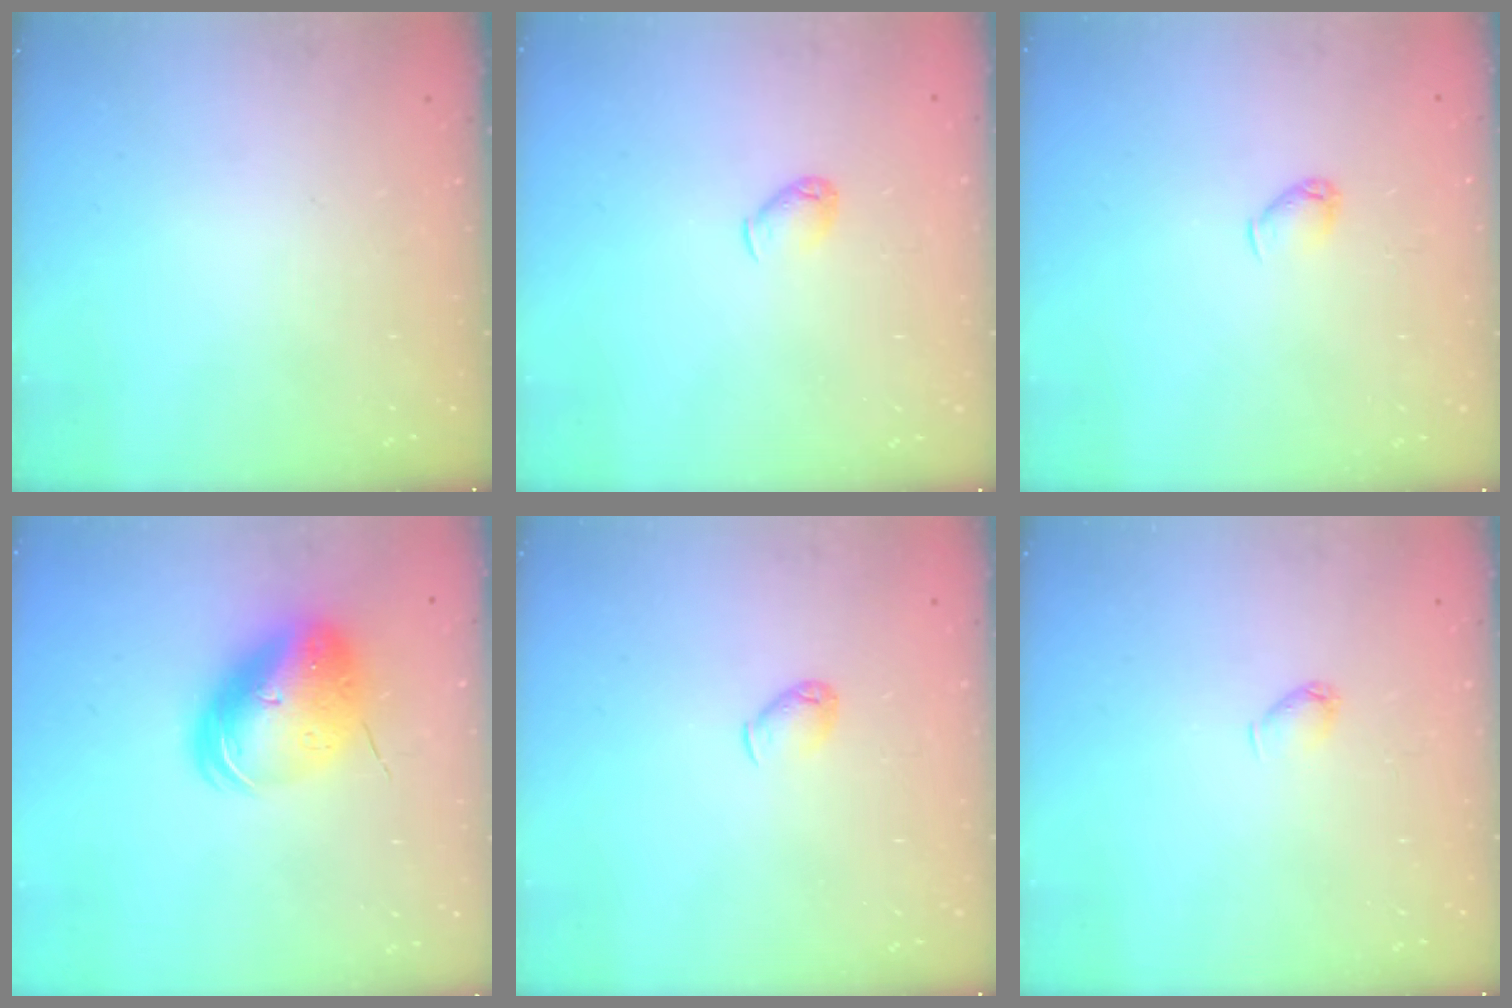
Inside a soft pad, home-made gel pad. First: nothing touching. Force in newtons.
{"total": 4.1, "press": 4.0, "slide": 0.9}
{"total": 3.7, "press": 3.6, "slide": 0.7}
{"total": 14.3, "press": 14.1, "slide": 2.6}
{"total": 4.1, "press": 4.0, "slide": 0.9}
{"total": 3.0, "press": 3.0, "slide": 0.3}